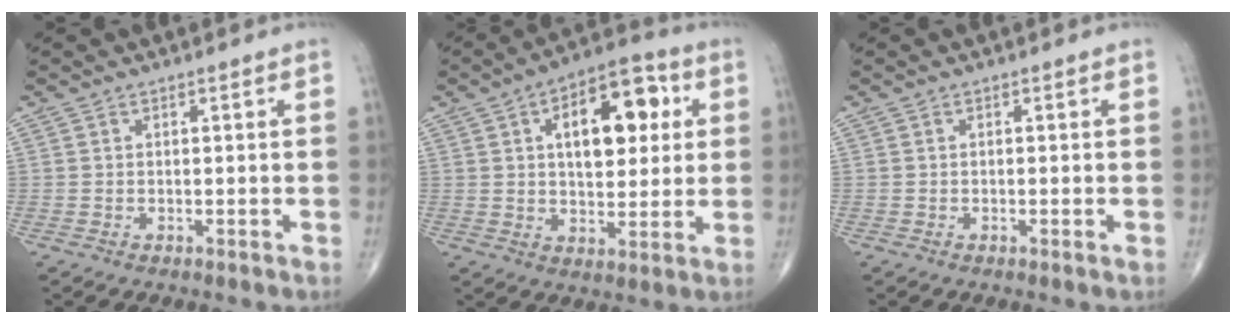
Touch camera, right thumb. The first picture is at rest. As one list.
[{"total": 15.7, "force": [4.2, 8.3, 12.7], "torque": [-0.146, 0.009, 0.058]}, {"total": 0.6, "force": [-0.2, 0.0, 0.5], "torque": [-0.012, -0.001, -0.003]}]